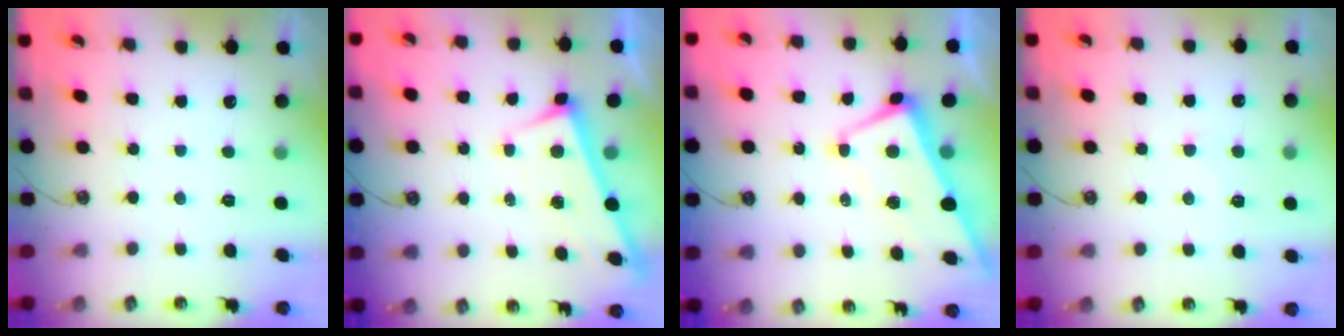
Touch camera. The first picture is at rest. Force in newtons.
{"total": 3.0, "press": 3.0, "slide": 0.1}
{"total": 1.0, "press": 0.4, "slide": 1.0}
{"total": 2.2, "press": 2.2, "slide": 0.5}